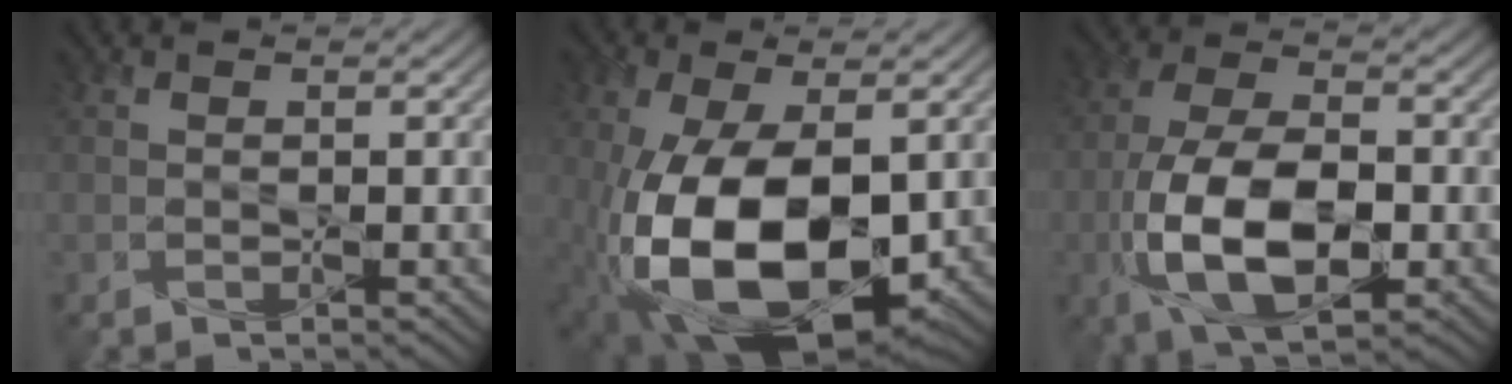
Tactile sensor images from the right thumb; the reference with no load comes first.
{"total": 15.8, "force": [-3.3, 8.8, 12.7], "torque": [-0.273, -0.039, -0.049]}
{"total": 12.6, "force": [-3.8, 6.2, 10.3], "torque": [-0.219, -0.014, -0.076]}